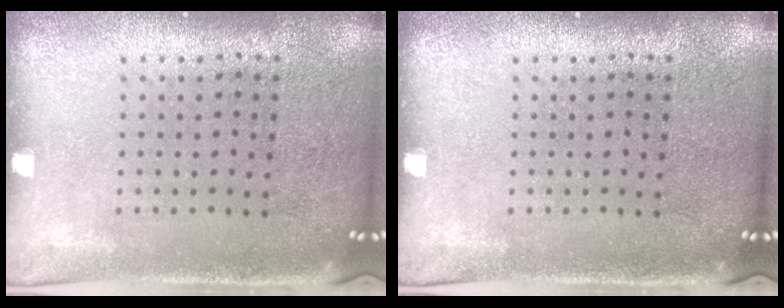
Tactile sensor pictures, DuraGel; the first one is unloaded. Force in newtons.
{"total": 0.0}